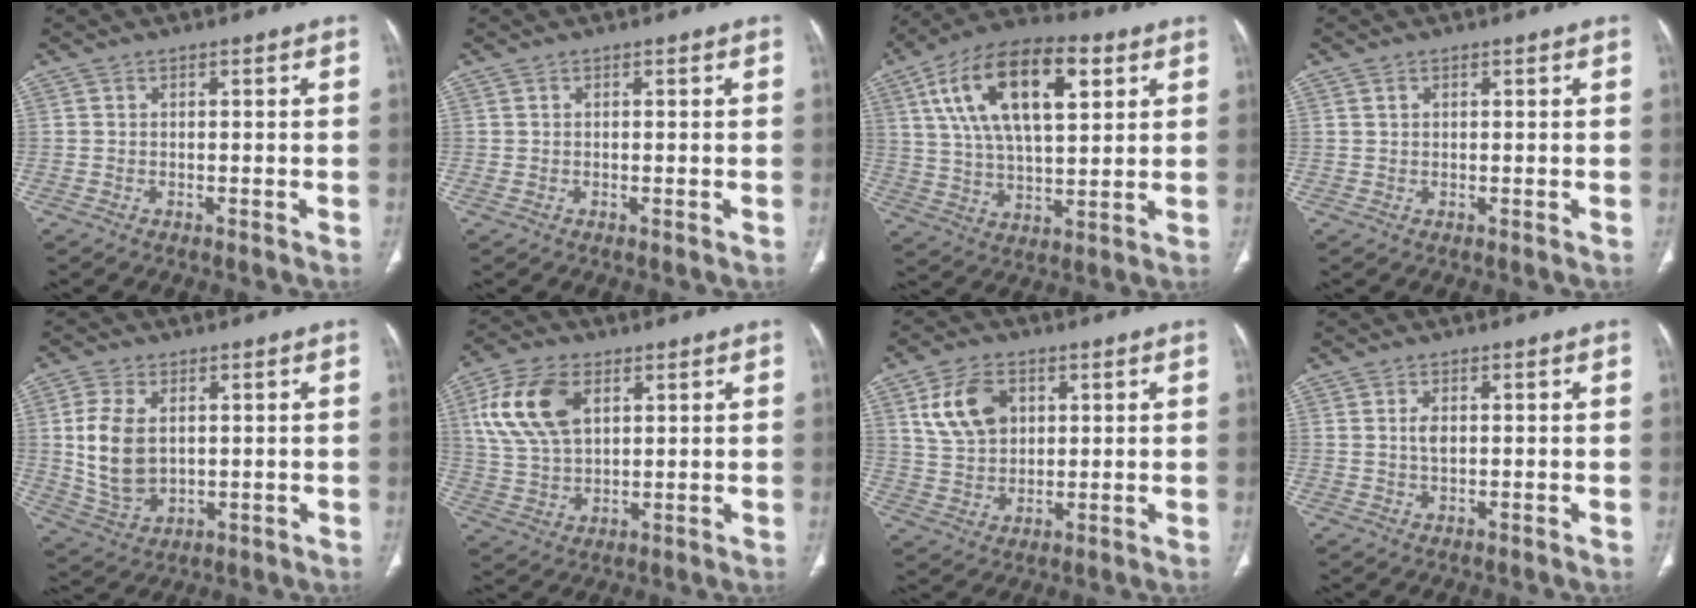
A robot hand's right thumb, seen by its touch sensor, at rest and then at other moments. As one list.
[{"total": 0.9, "force": [-0.2, 0.5, 0.7], "torque": [-0.016, 0.002, 0.000]}, {"total": 20.8, "force": [7.4, 9.9, 16.7], "torque": [-0.281, 0.000, 0.126]}, {"total": 0.7, "force": [0.3, 0.6, 0.3], "torque": [-0.004, 0.000, 0.006]}, {"total": 11.0, "force": [1.3, 7.1, 8.2], "torque": [-0.163, -0.010, 0.040]}, {"total": 13.6, "force": [4.8, 8.2, 9.8], "torque": [-0.191, -0.003, 0.097]}, {"total": 10.1, "force": [3.6, 7.1, 6.2], "torque": [-0.099, -0.007, 0.075]}, {"total": 2.2, "force": [0.4, 1.2, 1.9], "torque": [-0.036, -0.002, 0.010]}]